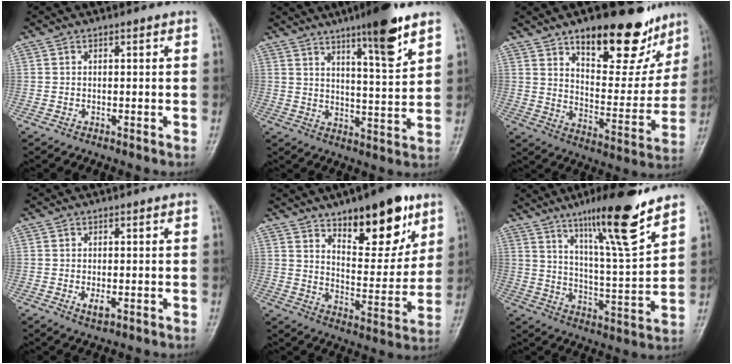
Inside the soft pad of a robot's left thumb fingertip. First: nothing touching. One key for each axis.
{"total": 11.7, "fx": 7.5, "fy": 1.6, "fz": 8.8, "tx": -0.125, "ty": -0.047, "tz": 0.116}
{"total": 21.7, "fx": 14.0, "fy": 9.3, "fz": 13.7, "tx": -0.132, "ty": -0.071, "tz": 0.208}
{"total": 2.3, "fx": -0.5, "fy": 1.1, "fz": 1.9, "tx": -0.036, "ty": -0.006, "tz": -0.007}
{"total": 17.7, "fx": 10.6, "fy": 7.2, "fz": 12.2, "tx": -0.127, "ty": -0.063, "tz": 0.168}
{"total": 16.1, "fx": 11.0, "fy": 1.5, "fz": 11.7, "tx": -0.181, "ty": -0.067, "tz": 0.183}